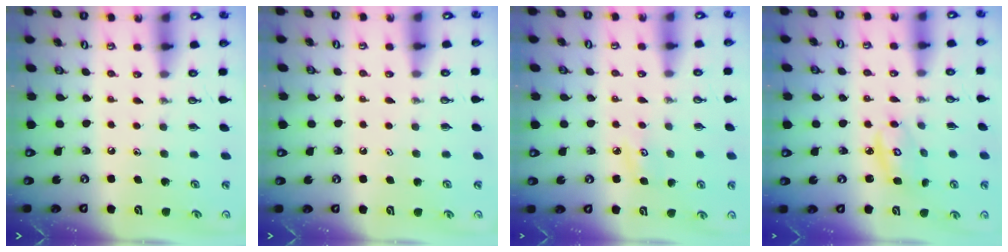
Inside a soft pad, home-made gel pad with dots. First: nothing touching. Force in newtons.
{"total": 0.9, "press": 0.6, "slide": 0.6}
{"total": 3.7, "press": 3.6, "slide": 0.4}
{"total": 5.9, "press": 5.9, "slide": 0.5}